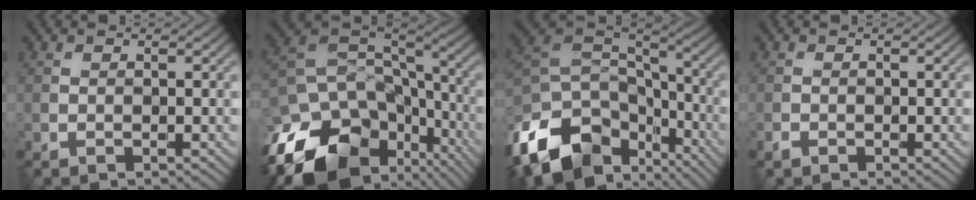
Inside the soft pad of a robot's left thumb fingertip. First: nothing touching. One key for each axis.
{"total": 18.3, "fx": -10.1, "fy": 11.9, "fz": 9.6, "tx": -0.229, "ty": -0.034, "tz": -0.142}
{"total": 16.3, "fx": -9.1, "fy": 10.1, "fz": 9.0, "tx": -0.234, "ty": -0.038, "tz": -0.155}
{"total": 0.7, "fx": -0.5, "fy": 0.4, "fz": 0.2, "tx": -0.005, "ty": -0.002, "tz": -0.011}